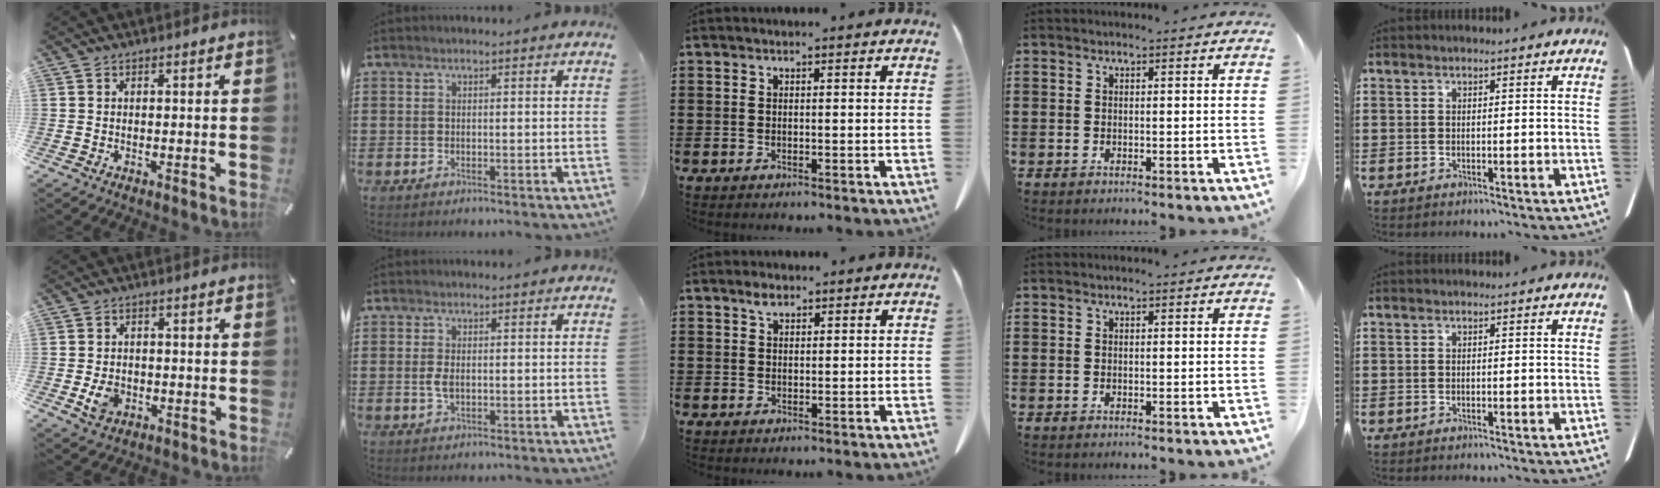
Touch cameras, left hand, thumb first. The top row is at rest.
{"thumb": {"total": 4.7, "force": [-1.2, 3.5, 2.9], "torque": [-0.059, -0.002, -0.026]}, "index": {"total": 2.0, "force": [0.0, 1.0, 1.8], "torque": [-0.051, -0.005, -0.005]}, "middle": {"total": 2.1, "force": [1.5, 1.0, 1.1], "torque": [-0.017, -0.003, 0.028]}}